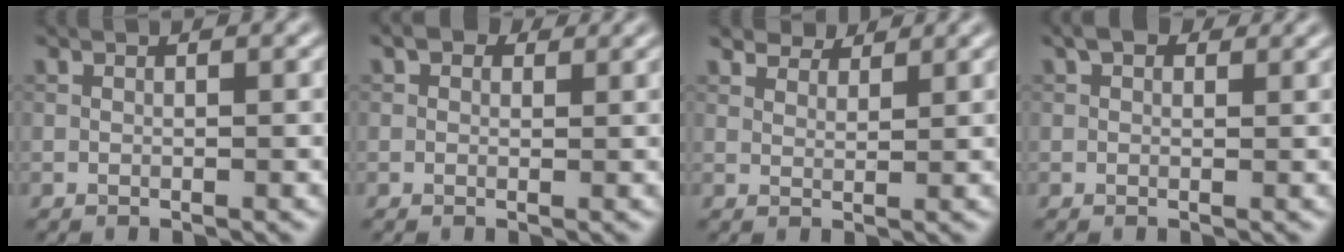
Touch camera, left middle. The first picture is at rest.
{"total": 2.0, "force": [1.3, 1.2, 1.0], "torque": [-0.015, 0.000, 0.009]}
{"total": 3.7, "force": [3.5, 0.8, 0.8], "torque": [-0.019, -0.005, 0.064]}
{"total": 2.0, "force": [1.3, 1.1, 1.1], "torque": [-0.016, 0.003, 0.014]}